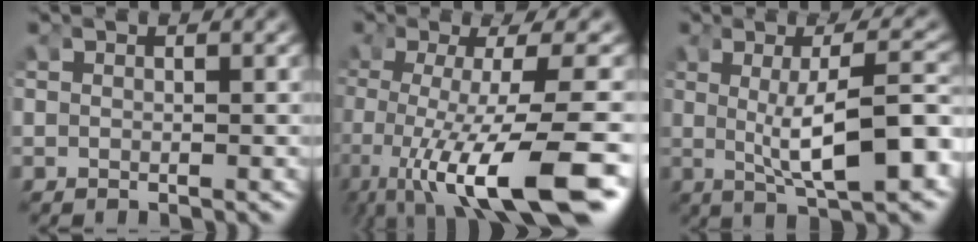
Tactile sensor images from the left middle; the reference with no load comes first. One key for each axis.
{"total": 9.6, "fx": -3.7, "fy": 2.9, "fz": 8.4, "tx": -0.152, "ty": -0.032, "tz": -0.030}
{"total": 7.4, "fx": -0.8, "fy": 2.0, "fz": 7.1, "tx": -0.109, "ty": -0.009, "tz": -0.003}